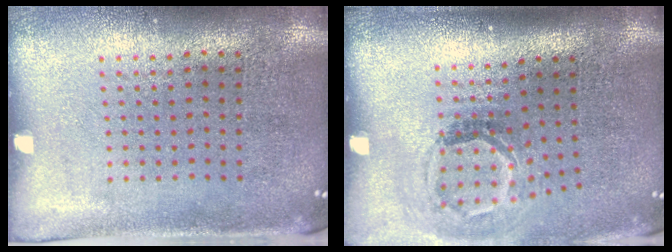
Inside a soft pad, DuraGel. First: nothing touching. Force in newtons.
{"total": 1.8, "press": 1.2, "slide": 1.4}